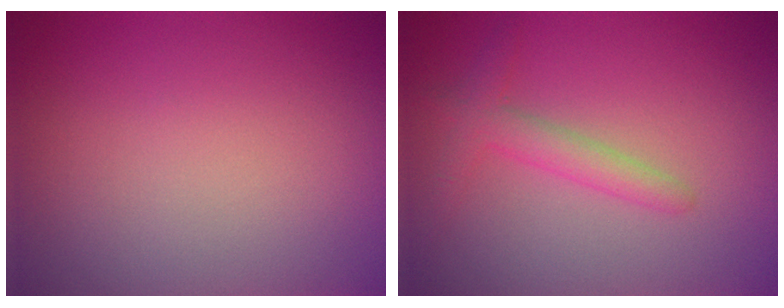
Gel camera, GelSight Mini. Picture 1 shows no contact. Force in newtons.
{"total": 2.4, "press": 2.4, "slide": 0.1}